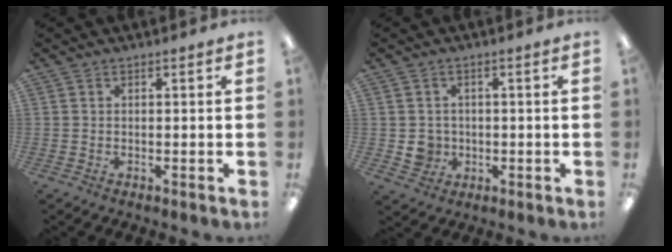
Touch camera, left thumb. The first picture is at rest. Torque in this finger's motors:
{"motor_torque": [-0.02, 0.03, 0.14, -0.12, 0.00]}